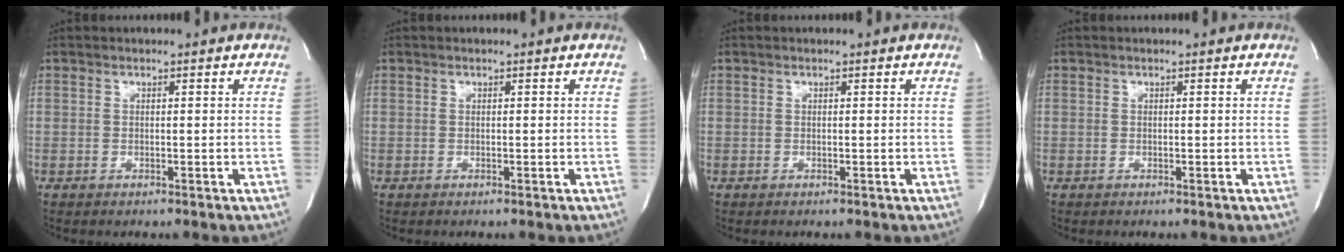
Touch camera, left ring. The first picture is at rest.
{"total": 0.0}
{"total": 0.0}
{"total": 0.0}